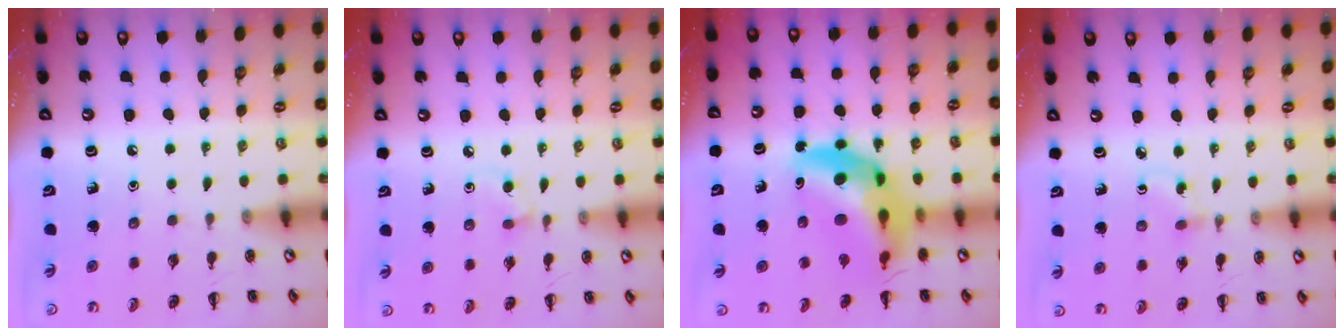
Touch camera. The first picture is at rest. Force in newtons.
{"total": 4.7, "press": 4.3, "slide": 1.8}
{"total": 15.2, "press": 14.6, "slide": 4.3}
{"total": 1.7, "press": 1.5, "slide": 0.8}